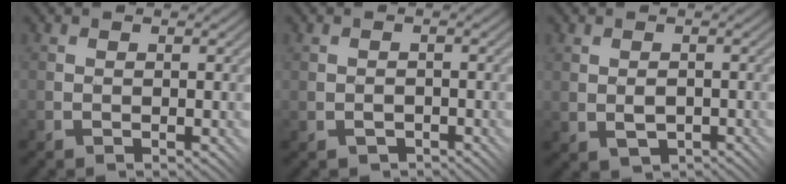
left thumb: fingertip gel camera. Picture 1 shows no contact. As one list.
[{"total": 1.5, "force": [-0.9, 1.0, 0.6], "torque": [-0.012, 0.000, -0.016]}, {"total": 2.4, "force": [-0.2, 1.5, 1.9], "torque": [-0.040, -0.004, -0.003]}]